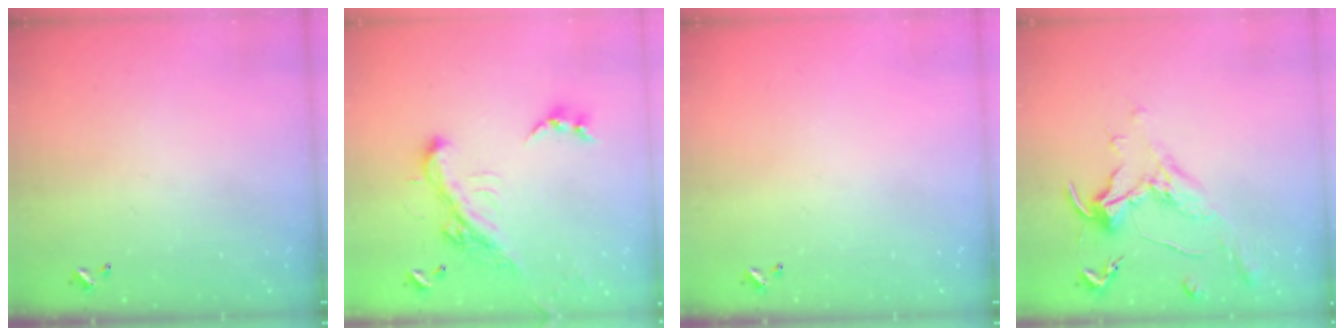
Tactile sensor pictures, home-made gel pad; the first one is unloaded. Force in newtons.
{"total": 5.5, "press": 5.3, "slide": 1.5}
{"total": 0.0}
{"total": 1.8, "press": 1.5, "slide": 0.9}